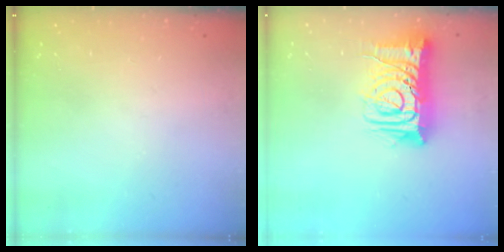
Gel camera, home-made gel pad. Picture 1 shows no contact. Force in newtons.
{"total": 13.2, "press": 13.1, "slide": 1.8}